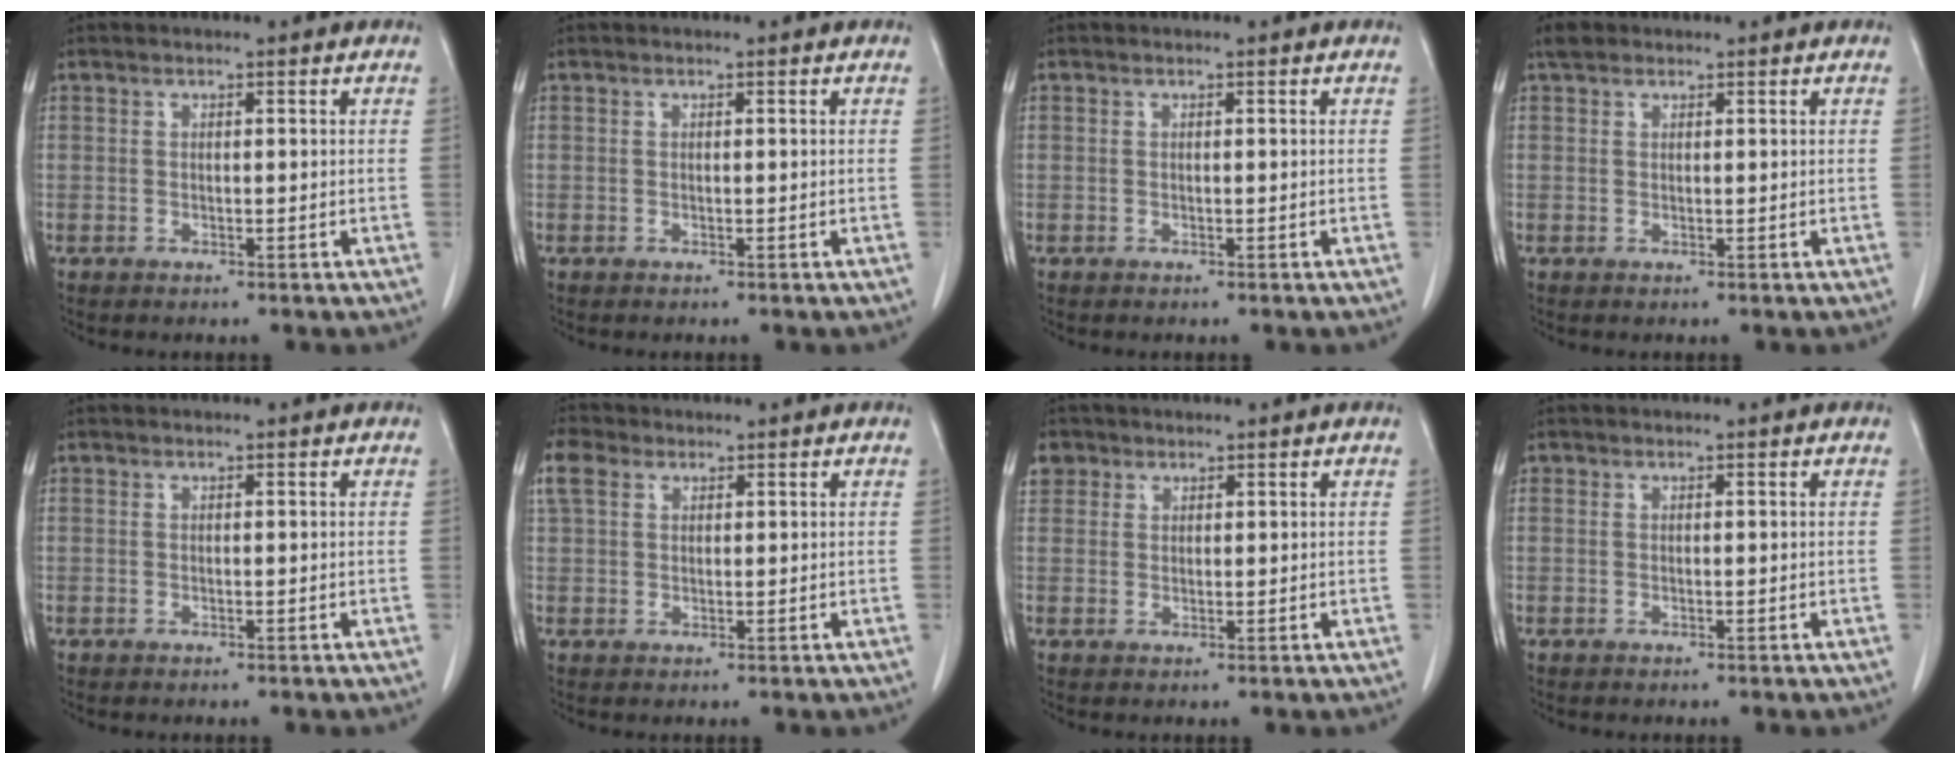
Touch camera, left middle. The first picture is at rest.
{"total": 0.0}
{"total": 0.0}
{"total": 1.6, "force": [1.2, 0.9, 0.5], "torque": [-0.012, 0.012, 0.019]}
{"total": 0.0}
{"total": 4.0, "force": [2.1, 2.7, 2.0], "torque": [-0.059, 0.019, 0.045]}
{"total": 3.5, "force": [2.0, 2.9, 0.5], "torque": [-0.006, 0.013, 0.039]}
{"total": 0.0}